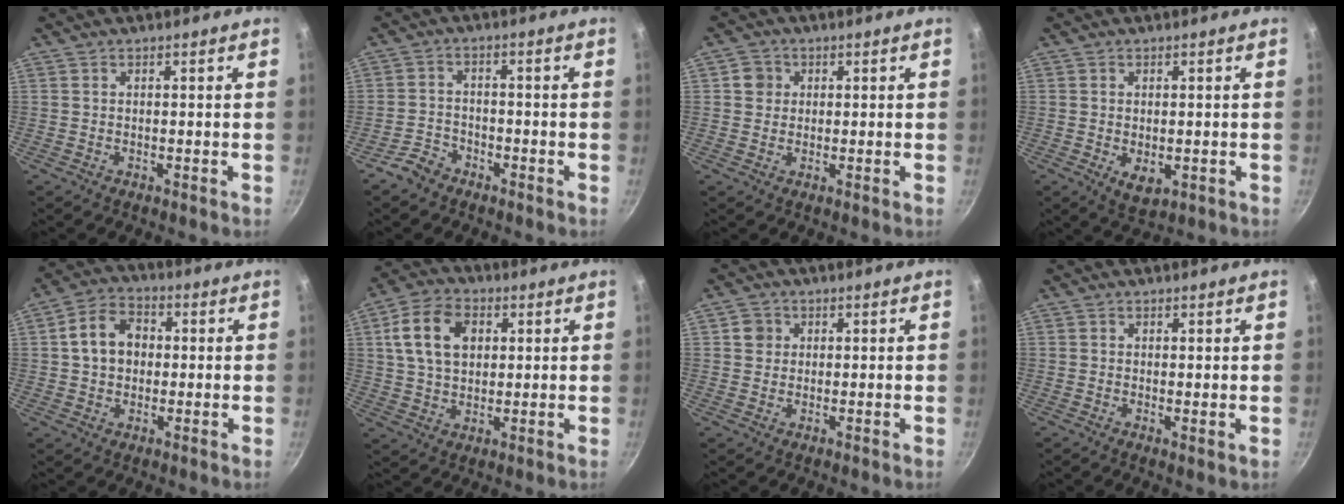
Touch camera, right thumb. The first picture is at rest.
{"total": 4.2, "force": [-3.2, 2.6, 1.1], "torque": [-0.016, 0.036, -0.059]}
{"total": 3.2, "force": [0.6, 3.0, 0.7], "torque": [0.009, 0.004, 0.004]}
{"total": 4.4, "force": [-0.6, 2.7, 3.4], "torque": [-0.052, -0.014, -0.004]}
{"total": 9.2, "force": [0.9, 7.1, 5.7], "torque": [-0.074, 0.020, 0.003]}
{"total": 12.0, "force": [3.1, 8.4, 7.9], "torque": [-0.130, 0.007, 0.048]}
{"total": 3.0, "force": [0.7, 2.9, 0.7], "torque": [0.006, 0.004, 0.006]}
{"total": 1.0, "force": [0.4, 0.5, 0.8], "torque": [-0.015, -0.006, 0.002]}